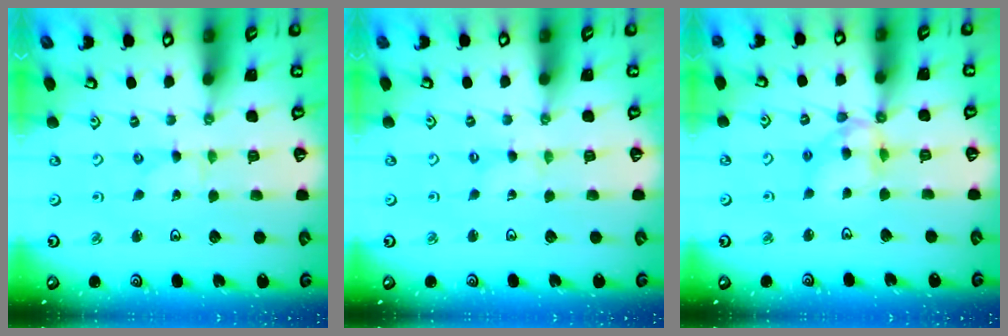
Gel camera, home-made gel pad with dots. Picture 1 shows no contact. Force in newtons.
{"total": 0.0}
{"total": 11.0, "press": 10.9, "slide": 1.2}